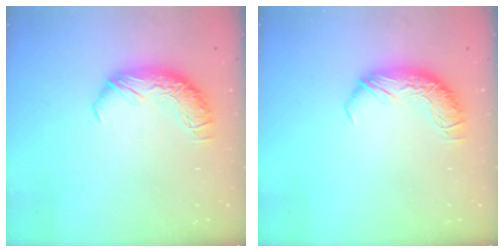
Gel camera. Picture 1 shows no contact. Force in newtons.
{"total": 0.0}